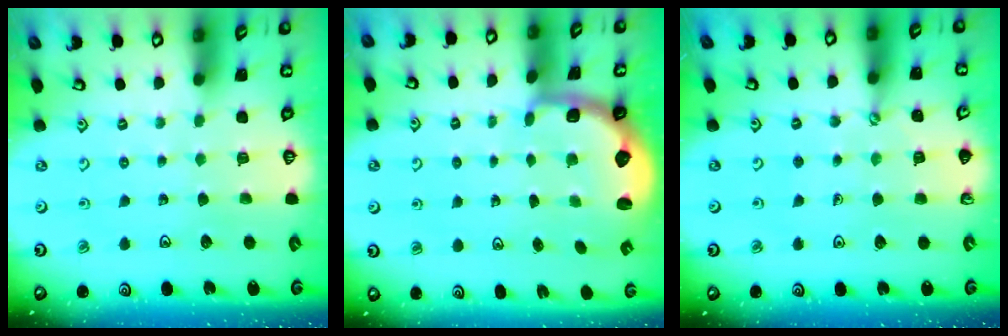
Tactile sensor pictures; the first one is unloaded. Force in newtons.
{"total": 2.9, "press": 1.8, "slide": 2.2}
{"total": 2.4, "press": 2.4, "slide": 0.3}